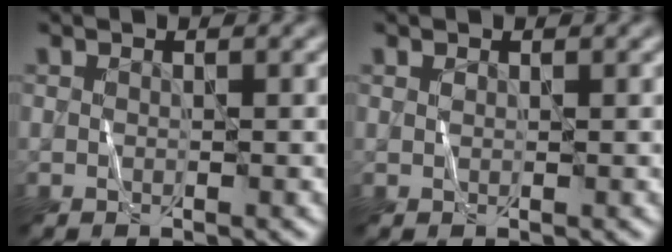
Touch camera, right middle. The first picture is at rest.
{"total": 0.0}